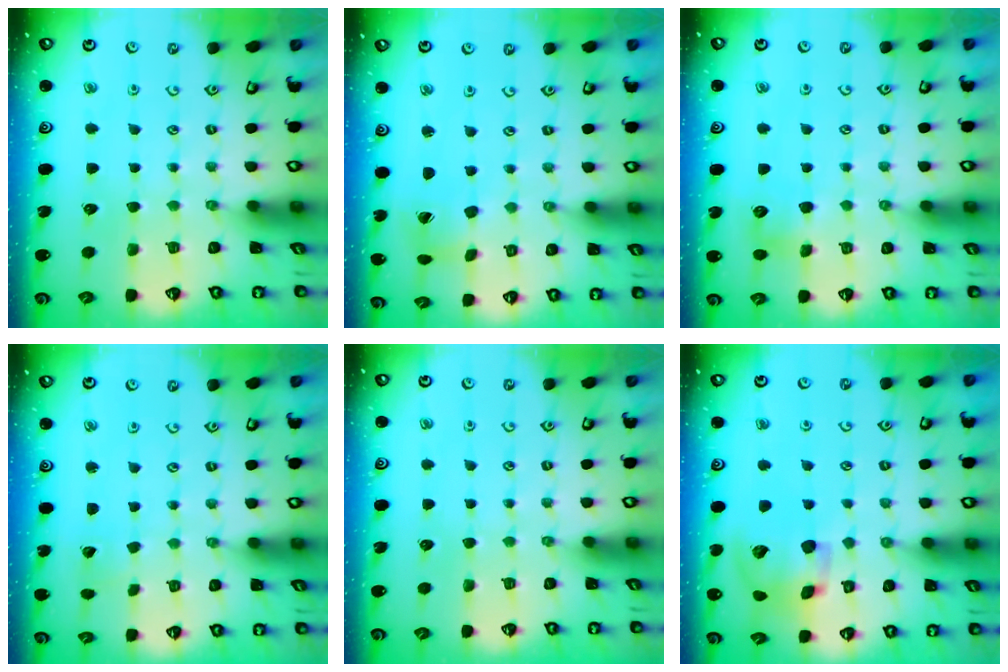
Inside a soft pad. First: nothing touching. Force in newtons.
{"total": 4.7, "press": 4.7, "slide": 0.5}
{"total": 5.6, "press": 5.5, "slide": 0.7}
{"total": 1.3, "press": 1.3, "slide": 0.1}
{"total": 0.0}
{"total": 15.0, "press": 14.8, "slide": 2.3}